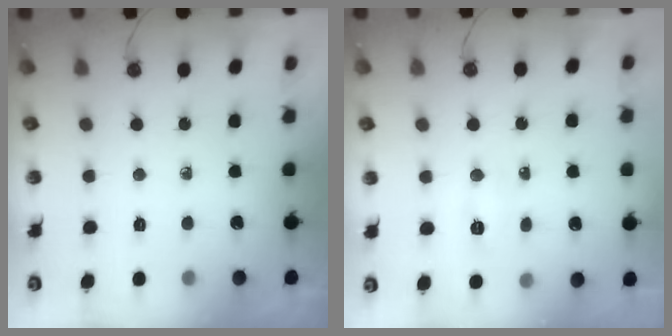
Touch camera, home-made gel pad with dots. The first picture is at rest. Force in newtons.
{"total": 5.0, "press": 4.9, "slide": 0.7}